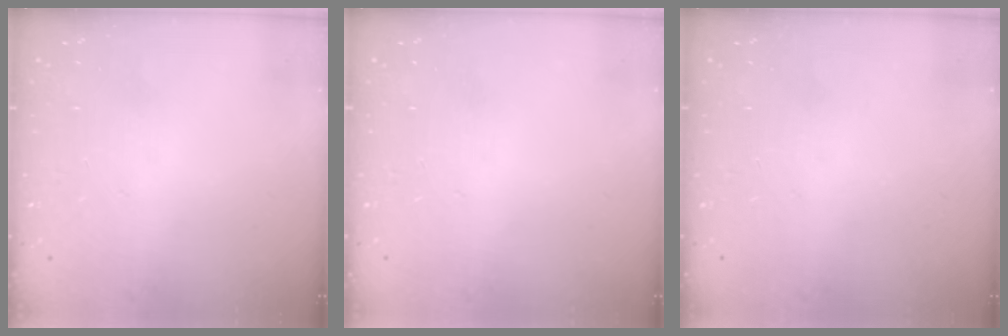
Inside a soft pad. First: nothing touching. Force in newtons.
{"total": 0.0}
{"total": 0.0}